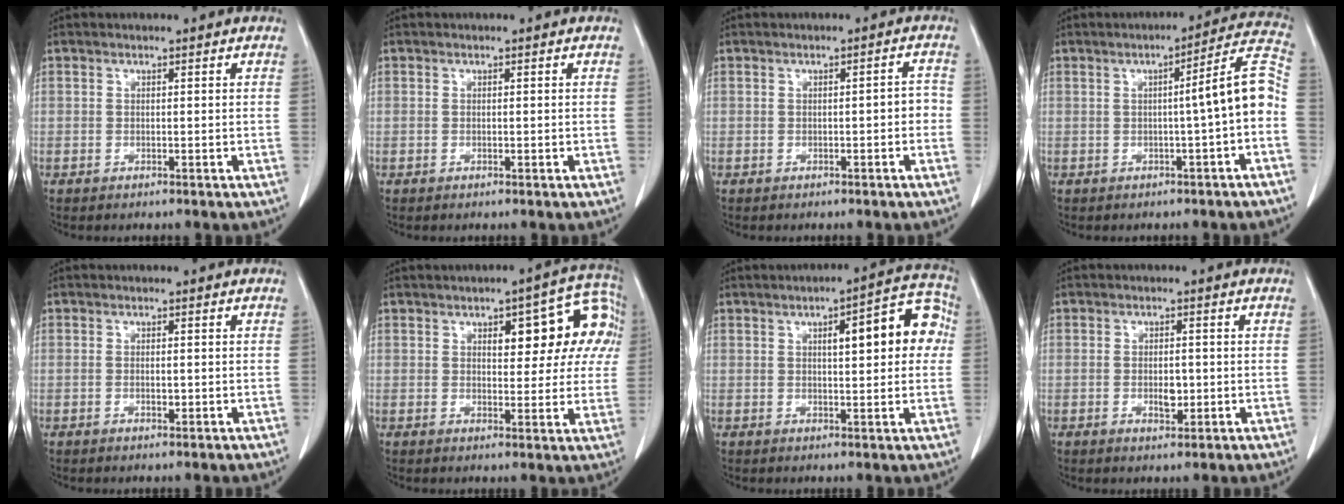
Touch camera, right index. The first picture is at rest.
{"total": 0.0}
{"total": 2.1, "force": [-0.5, 0.6, 1.9], "torque": [-0.021, 0.008, -0.007]}
{"total": 8.1, "force": [-1.1, -0.6, 8.0], "torque": [-0.100, 0.022, -0.019]}
{"total": 1.2, "force": [-0.2, 0.4, 1.1], "torque": [-0.020, -0.001, -0.002]}
{"total": 11.5, "force": [3.4, 4.8, 9.9], "torque": [-0.102, 0.037, 0.041]}
{"total": 10.5, "force": [2.2, 2.8, 9.9], "torque": [-0.120, 0.032, 0.024]}
{"total": 2.9, "force": [-0.5, 1.3, 2.5], "torque": [-0.042, 0.000, -0.003]}